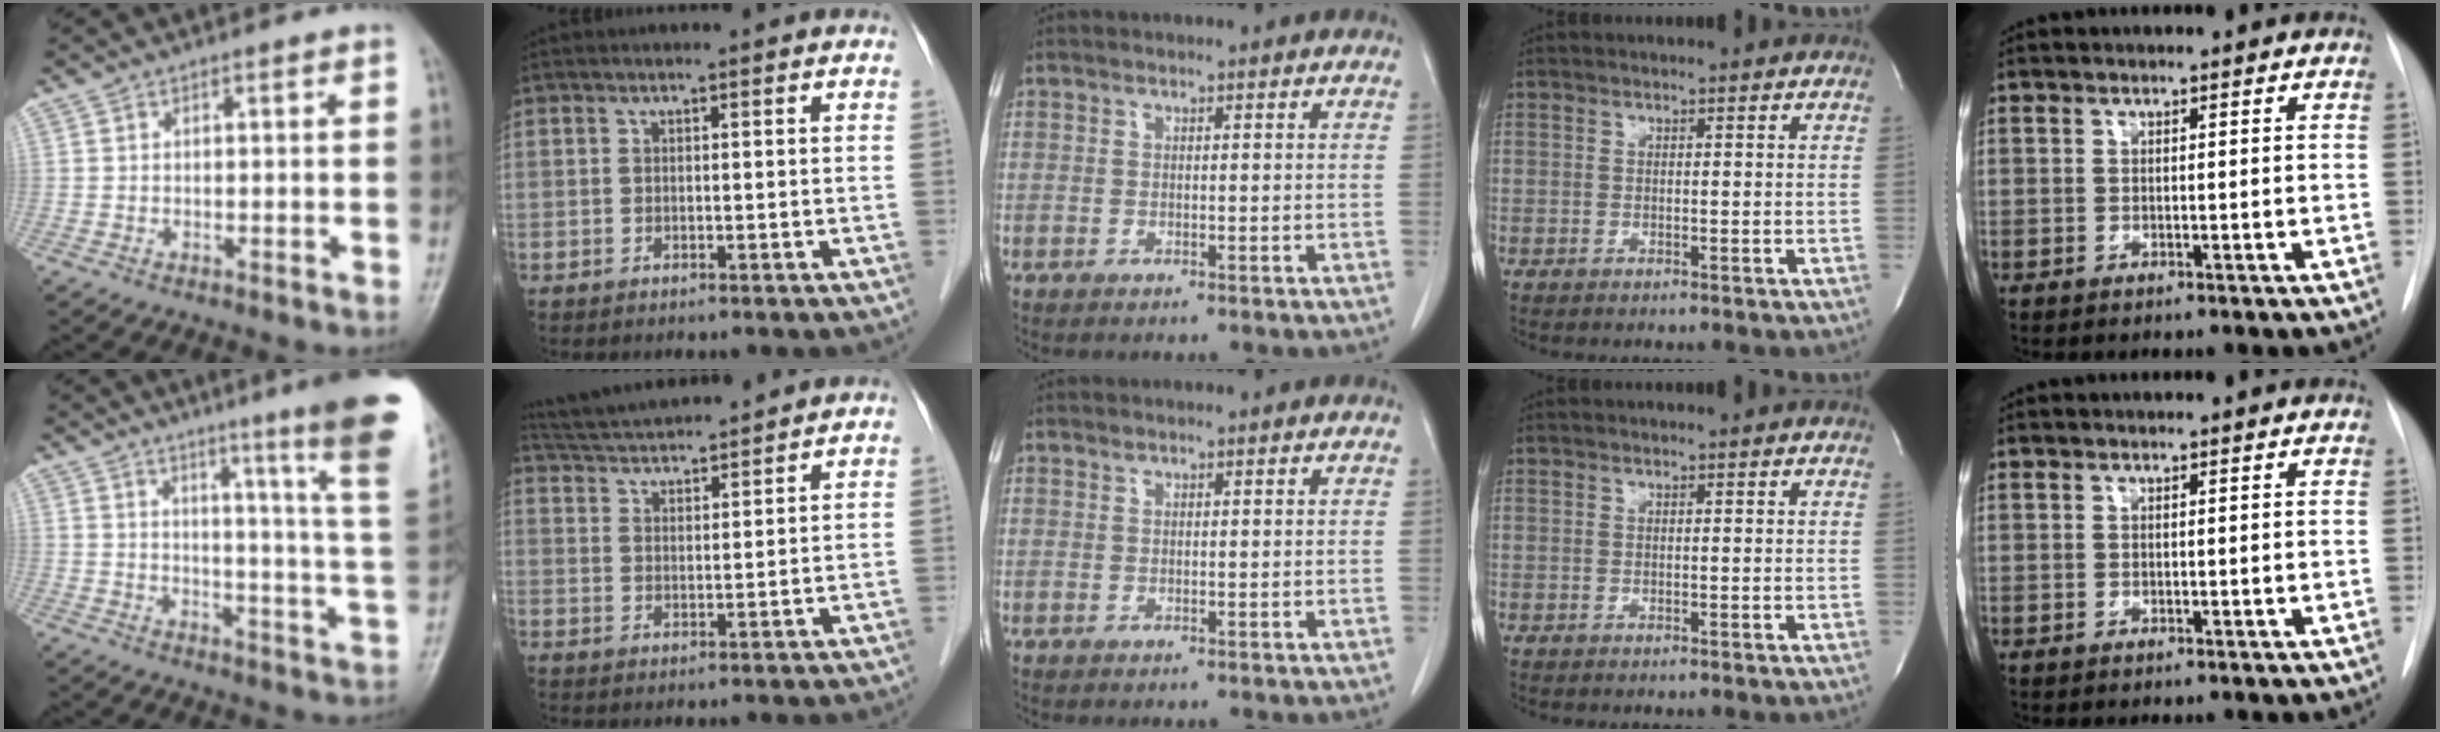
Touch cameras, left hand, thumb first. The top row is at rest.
{"thumb": {"total": 20.9, "force": [13.8, -0.3, 15.7], "torque": [-0.189, -0.100, 0.165]}, "index": {"total": 11.2, "force": [10.5, 0.3, 3.8], "torque": [-0.081, 0.023, 0.173]}}